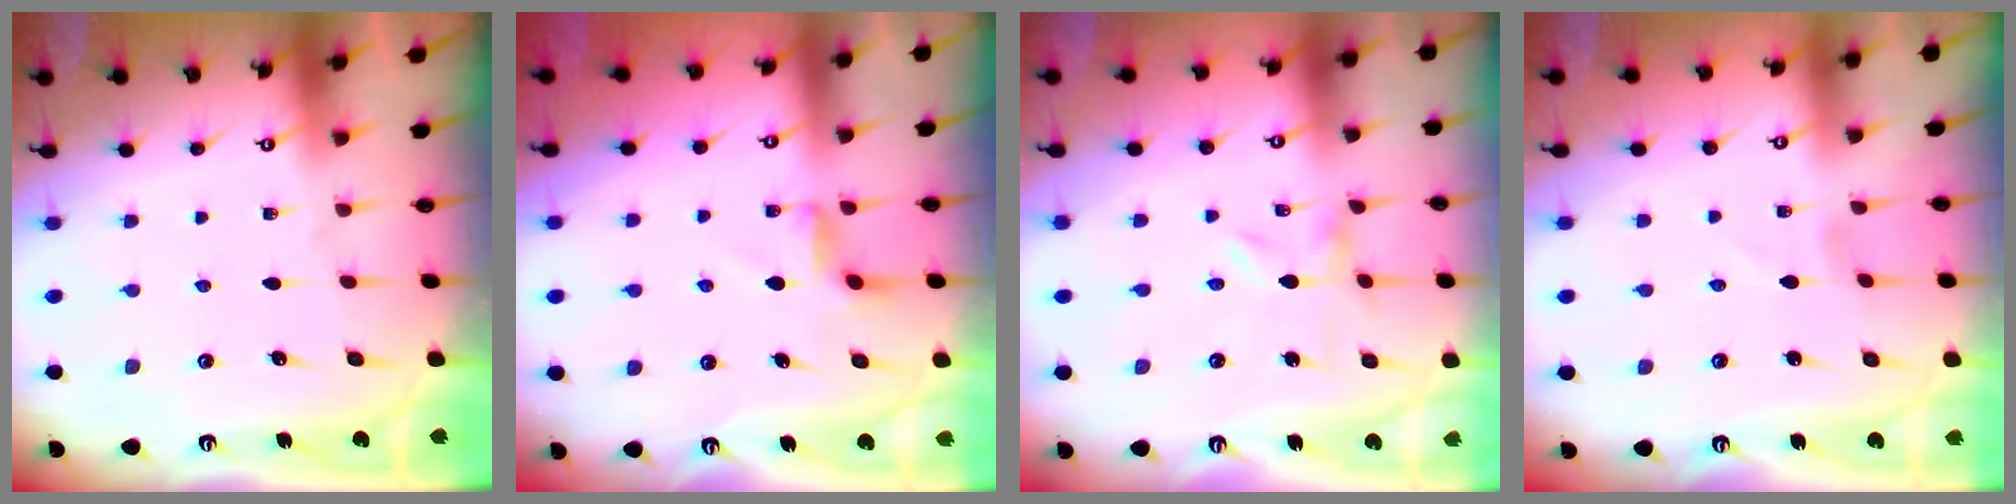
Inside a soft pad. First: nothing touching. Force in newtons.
{"total": 3.4, "press": 3.3, "slide": 0.5}
{"total": 0.0}
{"total": 0.9, "press": 0.9, "slide": 0.1}